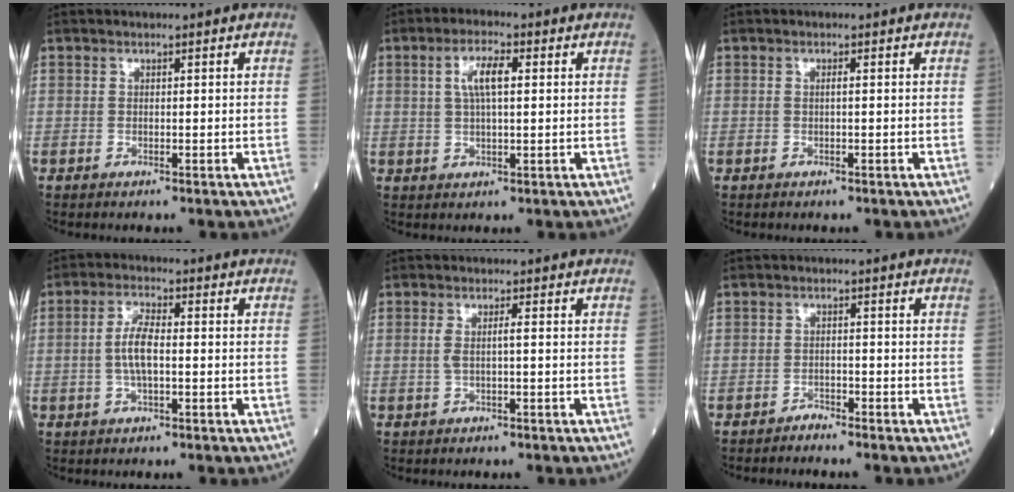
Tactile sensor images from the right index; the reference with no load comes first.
{"total": 5.2, "force": [1.4, 1.3, 4.8], "torque": [-0.096, 0.010, 0.027]}
{"total": 0.9, "force": [0.1, 0.2, 0.9], "torque": [-0.016, 0.002, 0.001]}
{"total": 4.8, "force": [-0.5, 1.4, 4.6], "torque": [-0.099, 0.007, -0.011]}
{"total": 2.0, "force": [0.0, 0.1, 2.0], "torque": [-0.042, 0.005, -0.001]}
{"total": 1.4, "force": [-1.4, 0.0, 0.0], "torque": [0.003, -0.001, -0.024]}